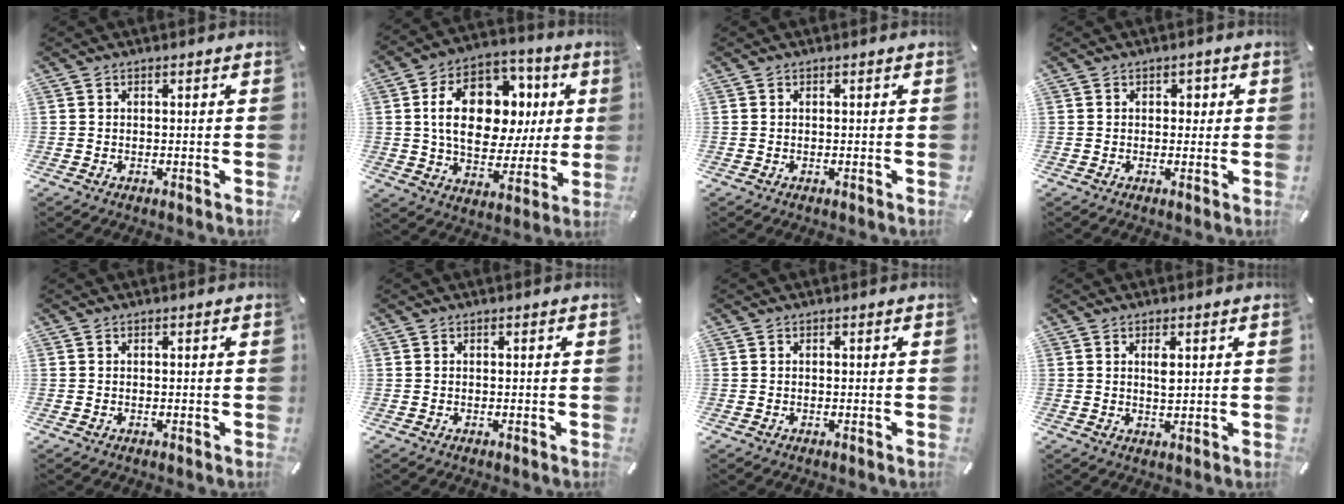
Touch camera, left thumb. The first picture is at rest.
{"total": 18.7, "force": [3.7, 13.4, 12.5], "torque": [-0.210, 0.004, 0.071]}
{"total": 0.0}
{"total": 1.7, "force": [0.3, 1.5, 0.8], "torque": [-0.002, 0.002, -0.003]}
{"total": 0.0}
{"total": 0.0}
{"total": 0.0}
{"total": 2.6, "force": [0.9, 0.9, 2.2], "torque": [-0.039, -0.001, 0.014]}